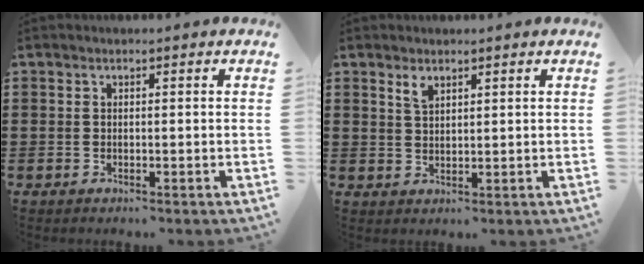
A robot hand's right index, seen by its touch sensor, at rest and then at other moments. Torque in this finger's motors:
{"motor_torque": [0.02, -0.01, 0.02, 0.03]}